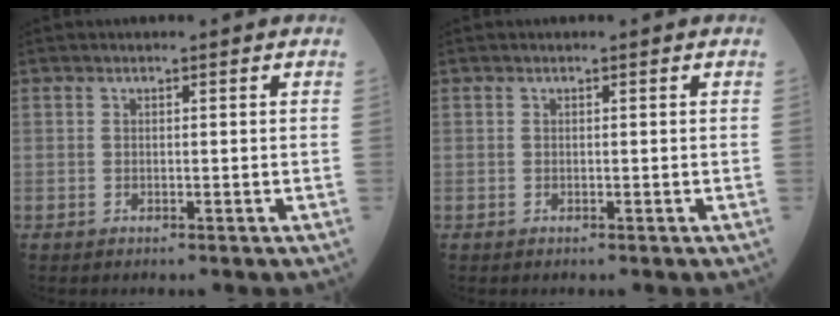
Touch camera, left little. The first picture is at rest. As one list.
[{"total": 0.0}]